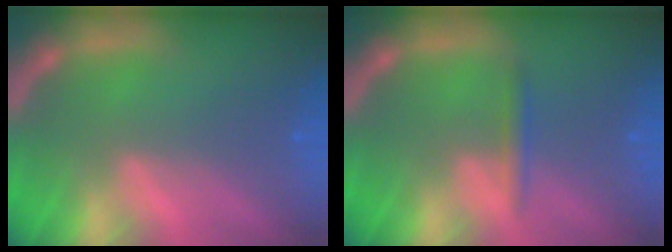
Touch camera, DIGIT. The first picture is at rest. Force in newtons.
{"total": 1.4}